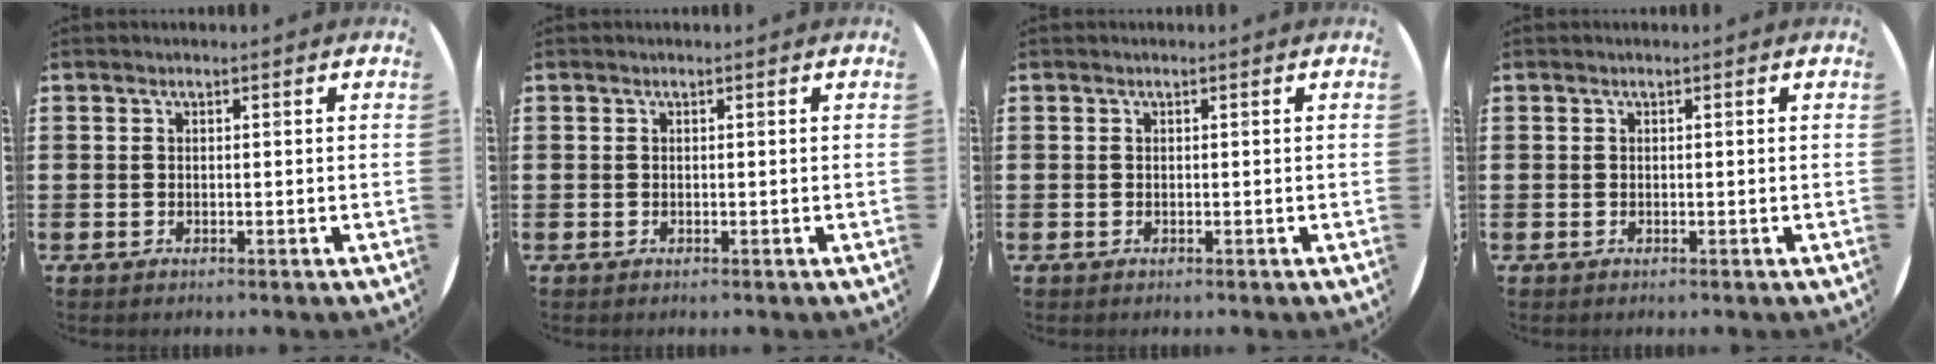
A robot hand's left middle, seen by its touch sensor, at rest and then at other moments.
{"total": 0.0}
{"total": 0.0}
{"total": 0.0}